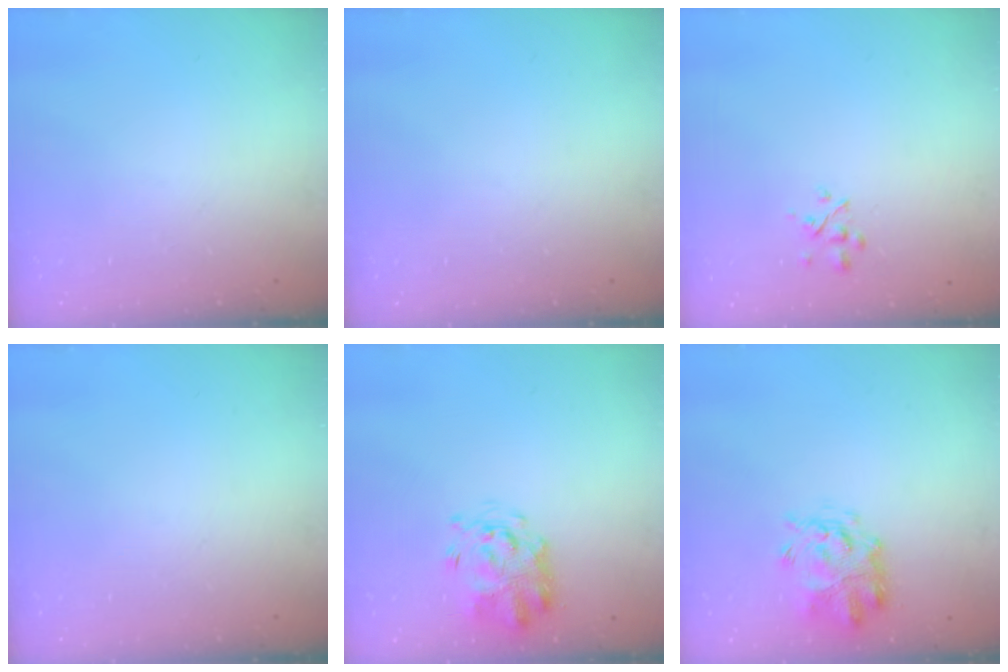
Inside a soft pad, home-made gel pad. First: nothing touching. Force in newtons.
{"total": 0.0}
{"total": 2.5, "press": 2.4, "slide": 0.8}
{"total": 0.0}
{"total": 4.2, "press": 4.1, "slide": 0.8}
{"total": 3.7, "press": 3.5, "slide": 1.1}